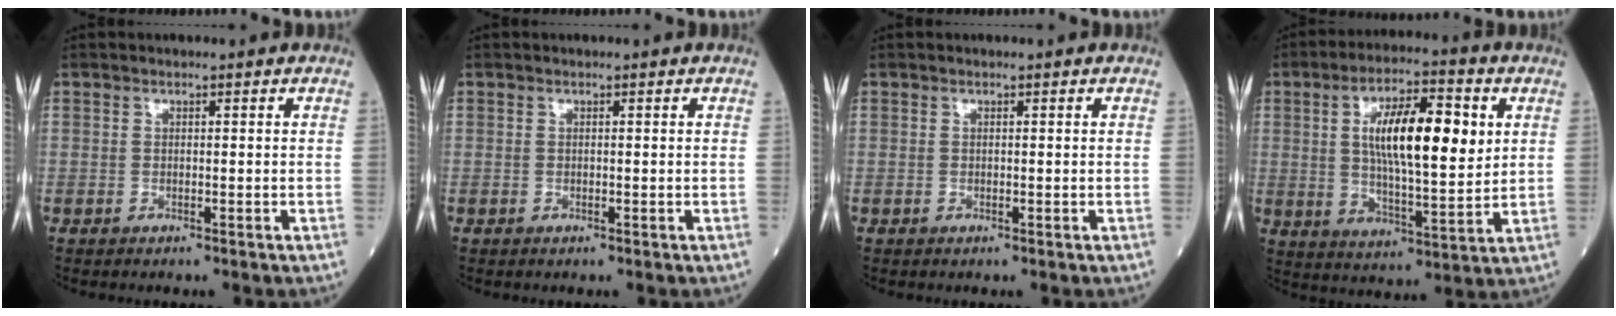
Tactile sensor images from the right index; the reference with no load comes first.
{"total": 0.0}
{"total": 0.0}
{"total": 14.3, "force": [3.3, 3.7, 13.4], "torque": [-0.232, 0.009, 0.053]}